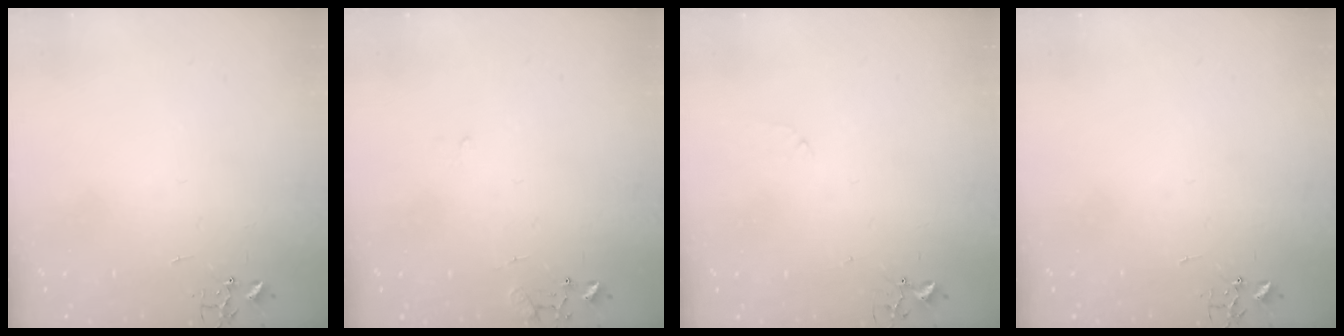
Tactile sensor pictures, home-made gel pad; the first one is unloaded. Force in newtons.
{"total": 9.3, "press": 9.3, "slide": 0.7}
{"total": 5.5, "press": 5.5, "slide": 0.8}
{"total": 0.0}